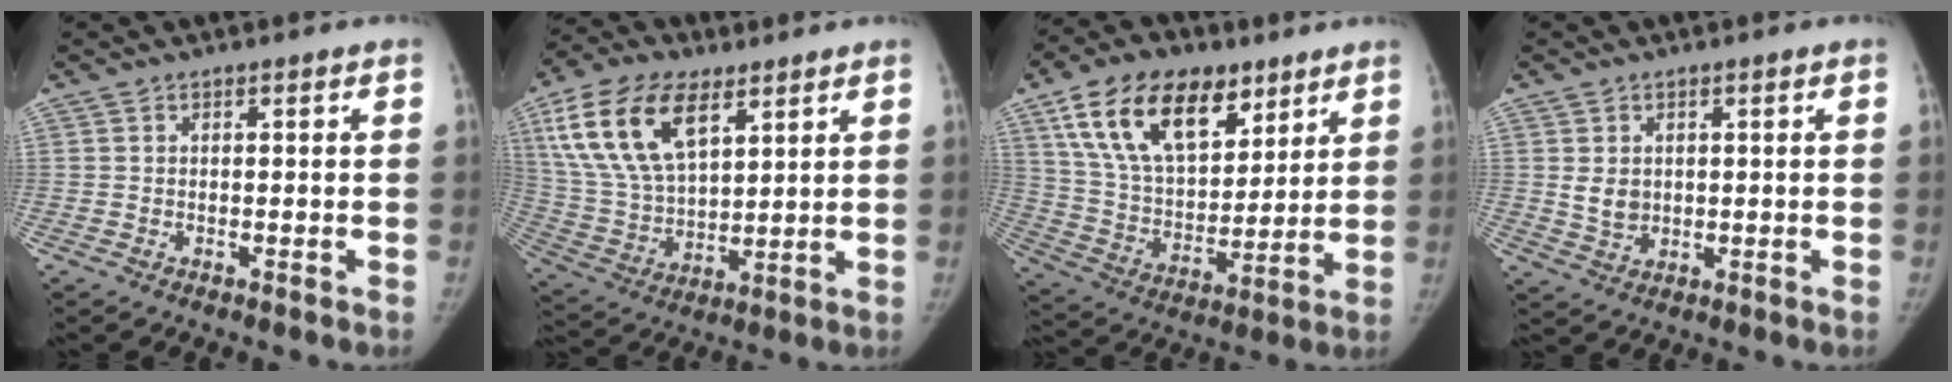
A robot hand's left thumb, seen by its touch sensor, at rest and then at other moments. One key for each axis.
{"total": 19.0, "fx": 8.9, "fy": 10.0, "fz": 13.4, "tx": -0.244, "ty": -0.022, "tz": 0.170}
{"total": 21.7, "fx": 11.7, "fy": 12.1, "fz": 13.6, "tx": -0.209, "ty": -0.031, "tz": 0.210}
{"total": 3.8, "fx": 0.6, "fy": 3.1, "fz": 2.1, "tx": -0.018, "ty": -0.009, "tz": 0.020}